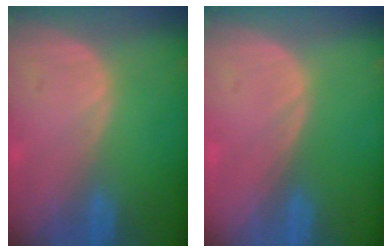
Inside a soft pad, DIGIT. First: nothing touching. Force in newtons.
{"total": 0.0}